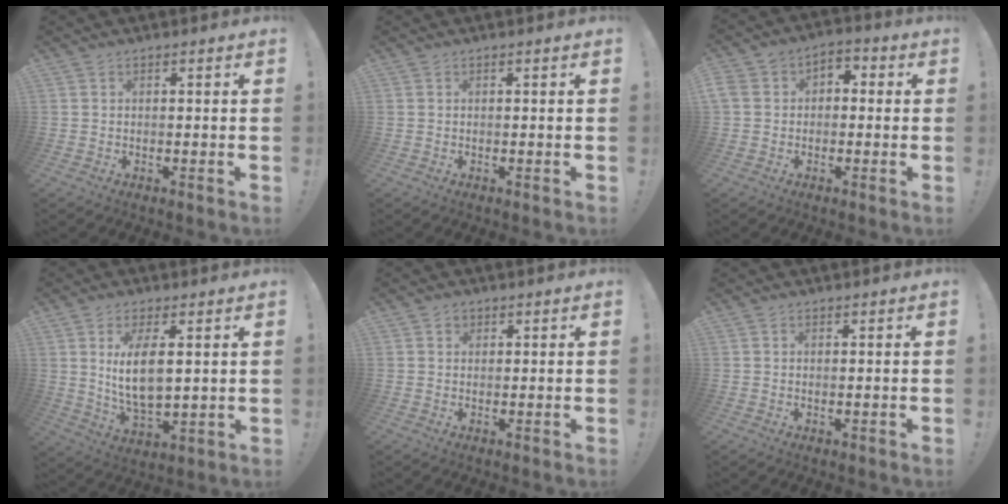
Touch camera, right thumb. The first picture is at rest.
{"total": 0.0}
{"total": 6.6, "force": [-3.2, 5.3, 2.3], "torque": [-0.045, 0.035, -0.060]}
{"total": 10.9, "force": [3.0, 4.9, 9.3], "torque": [-0.183, -0.024, 0.049]}
{"total": 1.7, "force": [0.9, 1.4, 0.2], "torque": [0.010, -0.005, 0.014]}
{"total": 0.0}